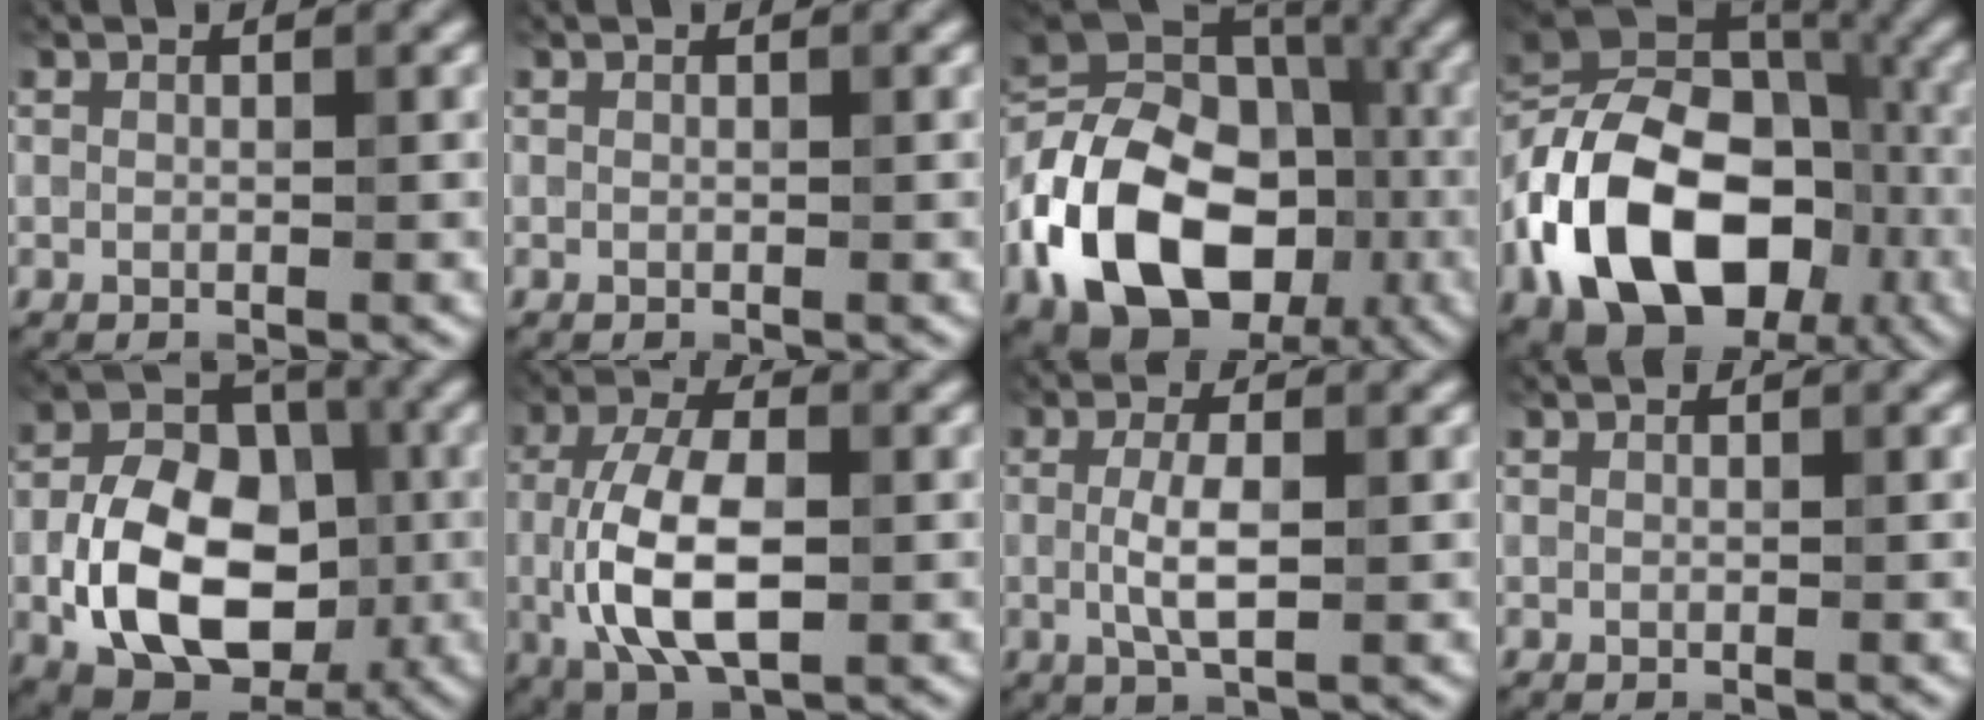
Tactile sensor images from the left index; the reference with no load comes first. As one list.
[{"total": 0.0}, {"total": 16.4, "force": [-5.0, 11.8, 10.1], "torque": [-0.206, -0.005, -0.101]}, {"total": 17.0, "force": [-5.3, 11.6, 11.2], "torque": [-0.205, 0.003, -0.104]}, {"total": 11.5, "force": [-2.9, 7.7, 8.0], "torque": [-0.146, 0.000, -0.056]}, {"total": 8.6, "force": [-0.6, 4.3, 7.4], "torque": [-0.151, -0.001, -0.013]}, {"total": 3.3, "force": [-0.1, 0.9, 3.1], "torque": [-0.065, 0.001, -0.002]}, {"total": 0.0}]